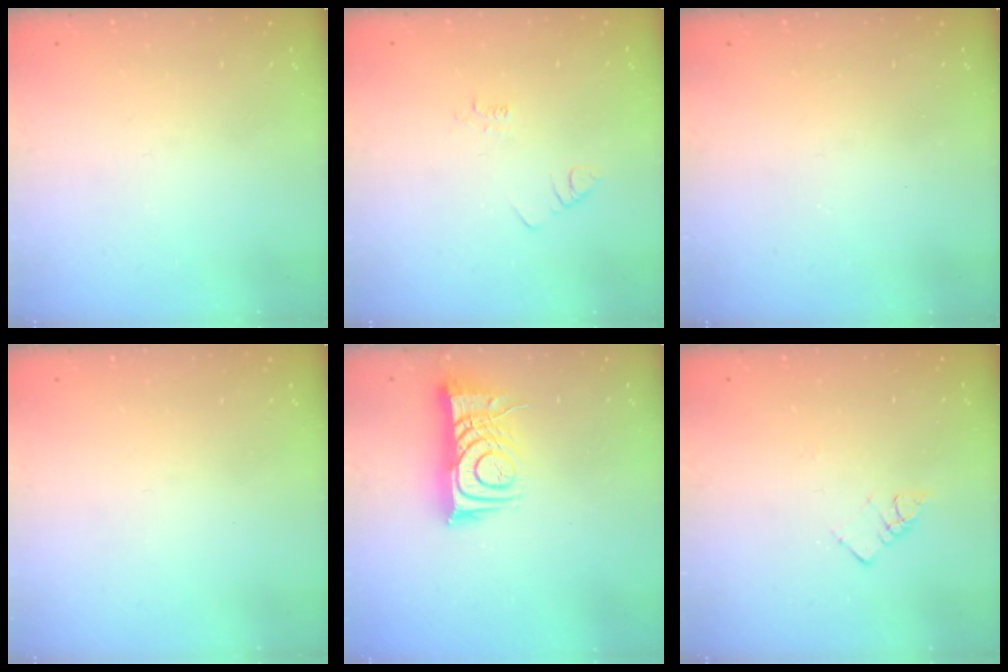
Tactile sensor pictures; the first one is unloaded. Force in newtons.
{"total": 2.1, "press": 2.1, "slide": 0.4}
{"total": 2.5, "press": 2.4, "slide": 0.4}
{"total": 0.0}
{"total": 10.6, "press": 10.5, "slide": 1.1}
{"total": 3.6, "press": 3.6, "slide": 0.3}